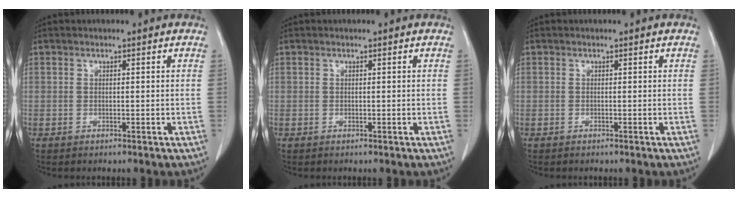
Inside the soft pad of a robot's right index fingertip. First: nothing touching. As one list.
[{"total": 0.0}, {"total": 0.0}]